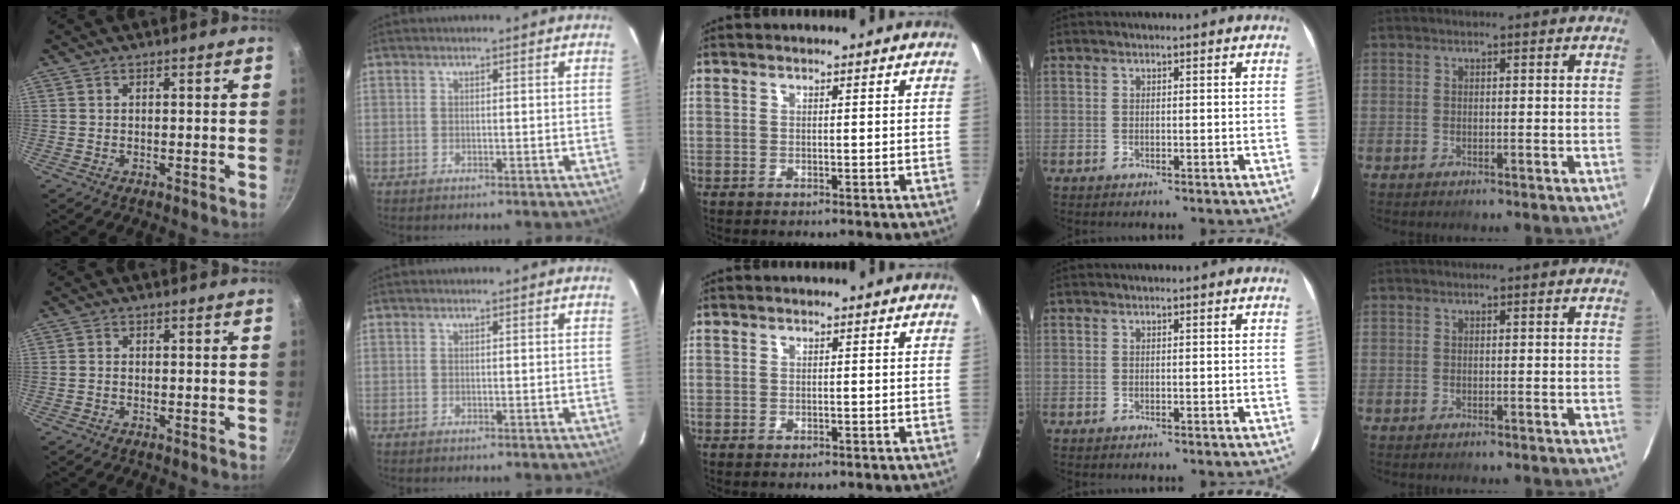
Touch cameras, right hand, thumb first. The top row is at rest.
{"thumb": {"total": 0.7, "force": [-0.3, 0.5, 0.3], "torque": [-0.006, 0.003, -0.008]}, "middle": {"total": 0.8, "force": [-0.6, 0.5, 0.3], "torque": [-0.005, -0.002, -0.010]}}